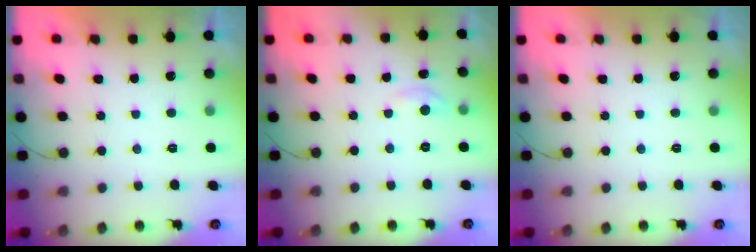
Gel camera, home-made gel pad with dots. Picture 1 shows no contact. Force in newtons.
{"total": 3.2, "press": 3.2, "slide": 0.4}
{"total": 0.0}